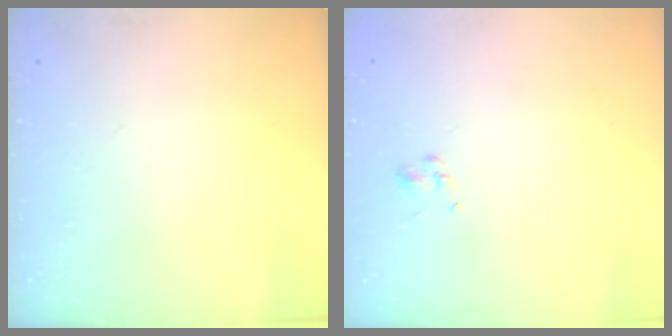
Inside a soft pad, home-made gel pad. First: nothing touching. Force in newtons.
{"total": 2.6, "press": 2.5, "slide": 0.7}